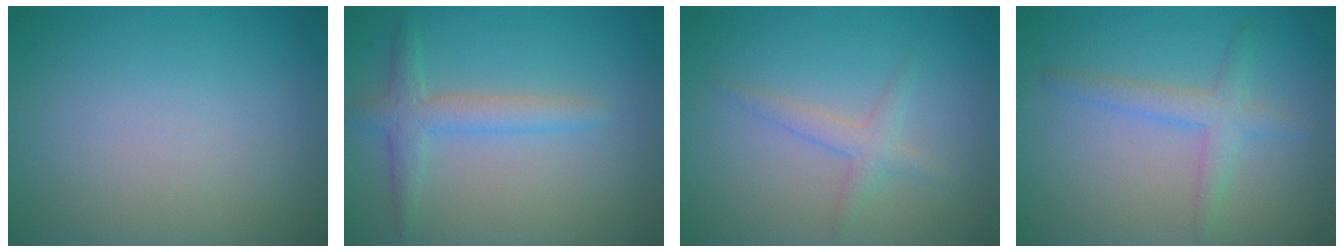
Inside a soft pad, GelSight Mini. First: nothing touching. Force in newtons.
{"total": 2.8, "press": 2.8, "slide": 0.2}
{"total": 1.8, "press": 1.8, "slide": 0.0}
{"total": 2.4, "press": 2.4, "slide": 0.2}